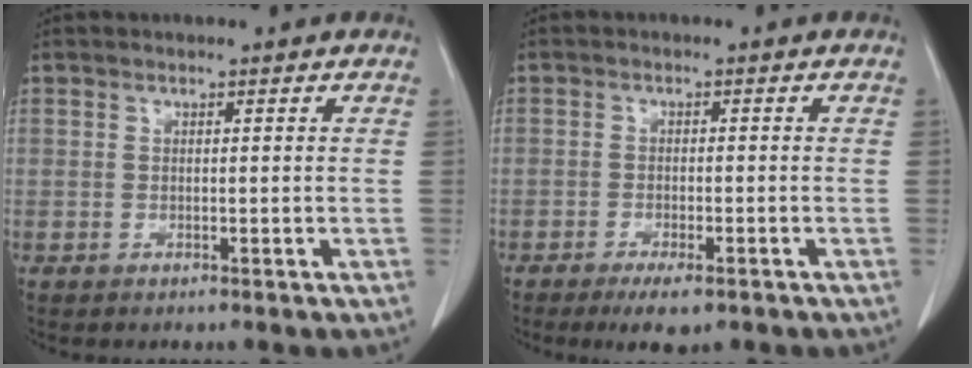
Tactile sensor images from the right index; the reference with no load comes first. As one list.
[{"total": 4.6, "force": [-3.0, 1.3, 3.2], "torque": [-0.051, -0.006, -0.043]}]